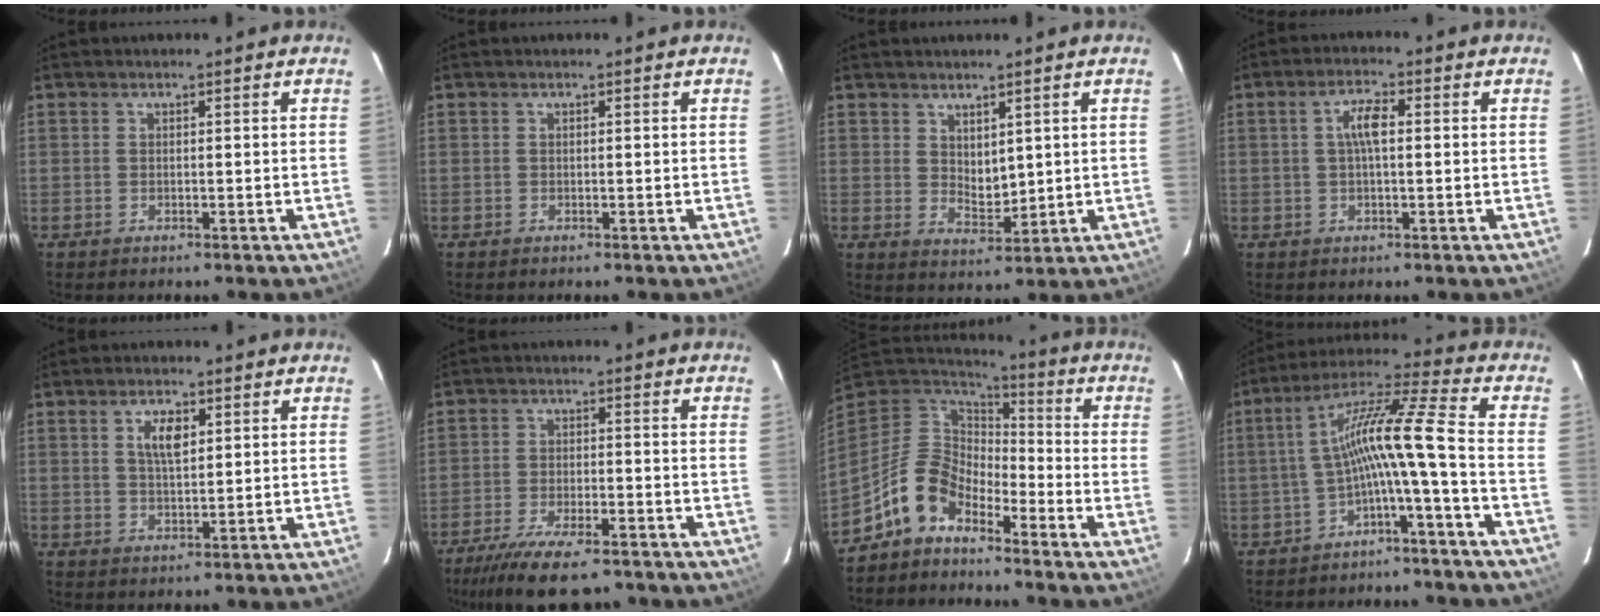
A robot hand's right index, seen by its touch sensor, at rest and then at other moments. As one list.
[{"total": 0.0}, {"total": 4.2, "force": [2.6, 2.4, 2.2], "torque": [-0.031, -0.002, 0.052]}, {"total": 4.1, "force": [0.5, 1.4, 3.9], "torque": [-0.076, 0.011, 0.009]}, {"total": 4.6, "force": [1.7, 2.0, 3.8], "torque": [-0.068, 0.005, 0.031]}, {"total": 12.9, "force": [-10.3, 3.3, 7.0], "torque": [-0.153, -0.027, -0.171]}, {"total": 10.3, "force": [-7.2, 5.7, 4.6], "torque": [-0.101, 0.024, -0.144]}, {"total": 10.8, "force": [-3.5, -1.0, 10.2], "torque": [-0.198, 0.017, -0.064]}]